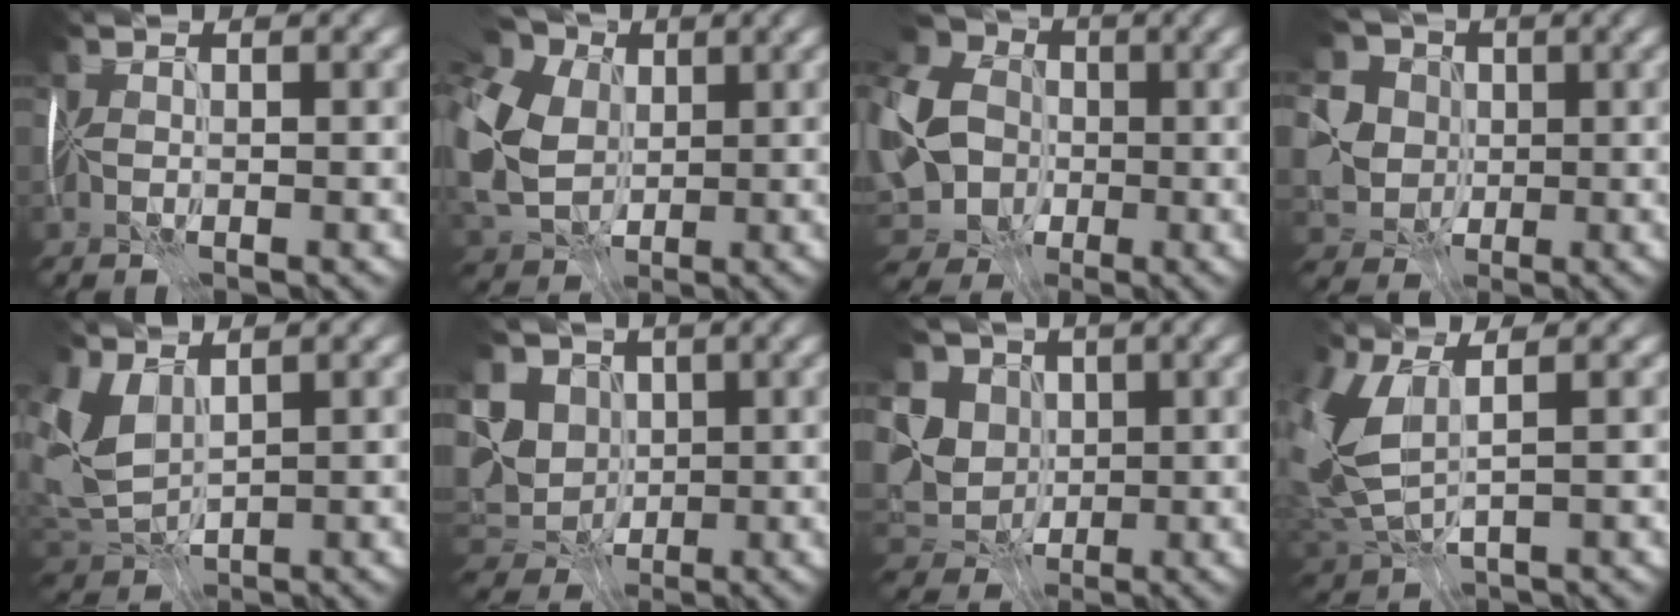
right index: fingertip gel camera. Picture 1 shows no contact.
{"total": 12.4, "force": [1.7, 9.2, 8.2], "torque": [-0.188, 0.017, 0.024]}
{"total": 14.1, "force": [-1.5, 11.2, 8.4], "torque": [-0.195, -0.006, -0.033]}
{"total": 5.4, "force": [-0.1, 4.7, 2.6], "torque": [-0.065, 0.005, -0.008]}
{"total": 3.7, "force": [0.9, 2.4, 2.7], "torque": [-0.072, -0.007, 0.020]}
{"total": 10.1, "force": [1.1, 8.4, 5.5], "torque": [-0.114, 0.008, 0.007]}
{"total": 10.3, "force": [2.1, 8.7, 5.2], "torque": [-0.109, 0.021, 0.013]}
{"total": 7.8, "force": [0.2, 4.0, 6.7], "torque": [-0.185, -0.010, 0.010]}